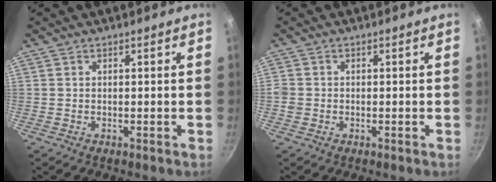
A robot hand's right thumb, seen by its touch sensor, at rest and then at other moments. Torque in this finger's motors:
{"motor_torque": [0.47, 0.42, 0.34, 0.15, -0.06]}